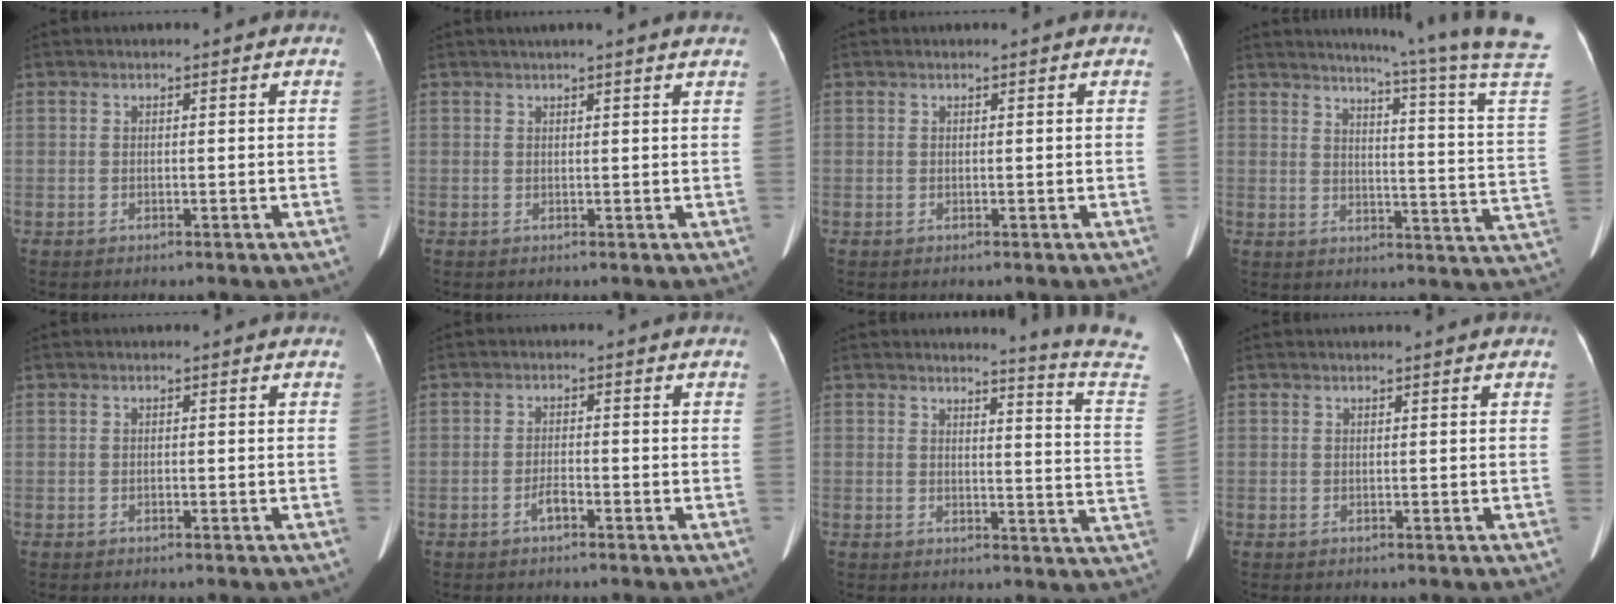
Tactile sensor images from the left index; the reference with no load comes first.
{"total": 5.6, "force": [5.0, -0.1, 2.6], "torque": [-0.033, 0.025, 0.050]}
{"total": 0.0}
{"total": 18.6, "force": [16.2, -3.4, 8.5], "torque": [-0.126, -0.104, 0.181]}
{"total": 0.0}
{"total": 1.9, "force": [-1.2, 0.4, 1.3], "torque": [-0.026, 0.001, -0.022]}
{"total": 10.8, "force": [10.4, -2.6, 1.2], "torque": [-0.027, -0.113, 0.104]}
{"total": 0.5, "force": [0.5, 0.0, 0.2], "torque": [-0.003, 0.002, 0.009]}